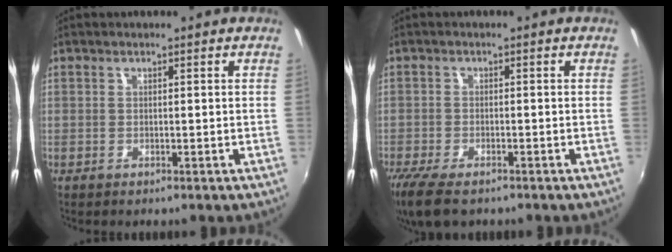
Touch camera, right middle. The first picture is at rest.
{"total": 8.3, "force": [-6.3, 2.6, 4.8], "torque": [-0.120, -0.037, -0.116]}